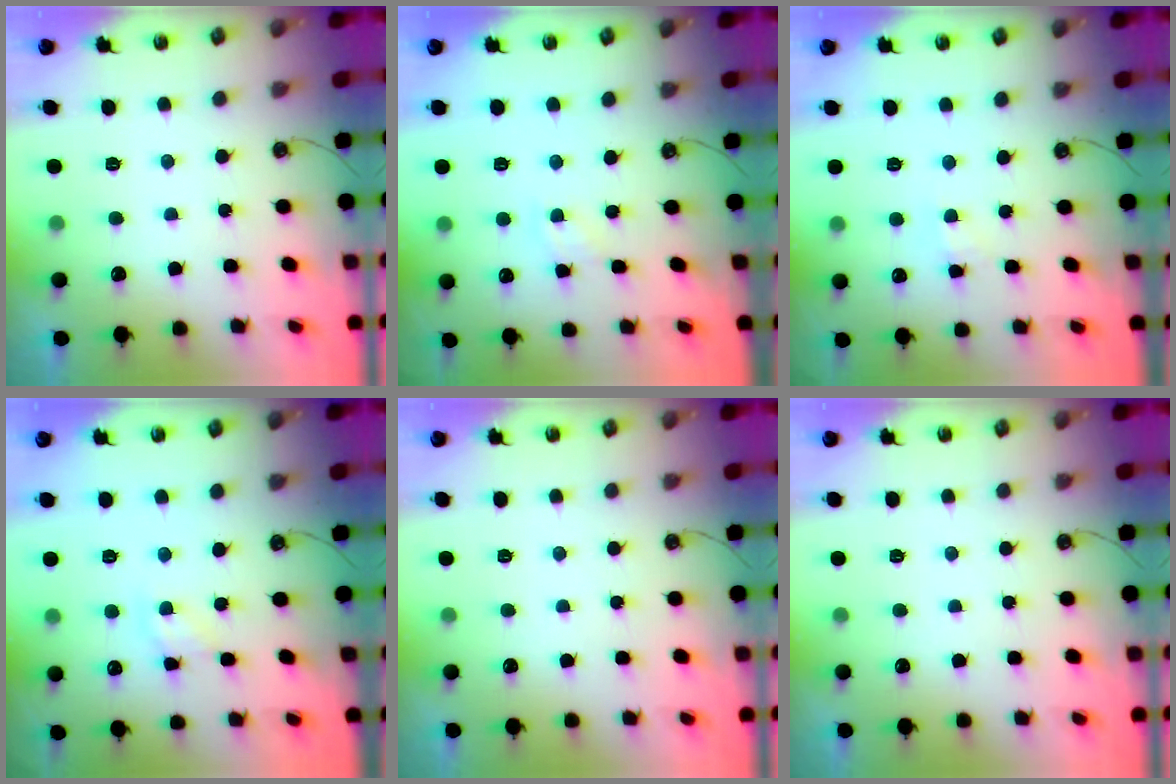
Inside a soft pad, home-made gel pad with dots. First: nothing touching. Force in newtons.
{"total": 2.9, "press": 2.9, "slide": 0.4}
{"total": 2.0, "press": 2.0, "slide": 0.3}
{"total": 6.7, "press": 6.6, "slide": 0.8}
{"total": 0.0}
{"total": 0.0}